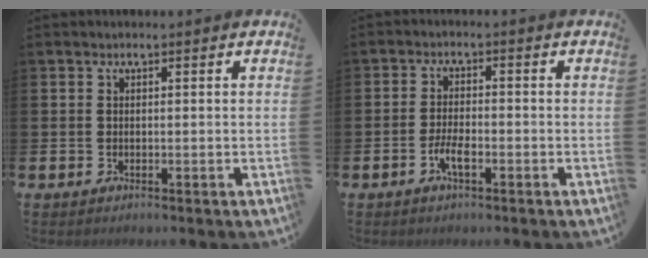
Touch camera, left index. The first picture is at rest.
{"total": 3.0, "force": [-1.2, 1.0, 2.5], "torque": [-0.055, 0.001, -0.024]}